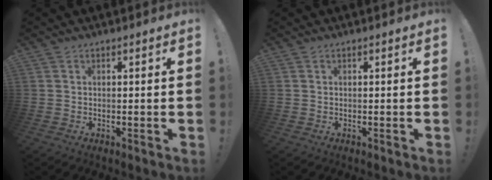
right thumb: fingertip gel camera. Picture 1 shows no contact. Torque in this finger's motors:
{"motor_torque": [0.00, 0.00, 0.02, 0.01, 0.00]}